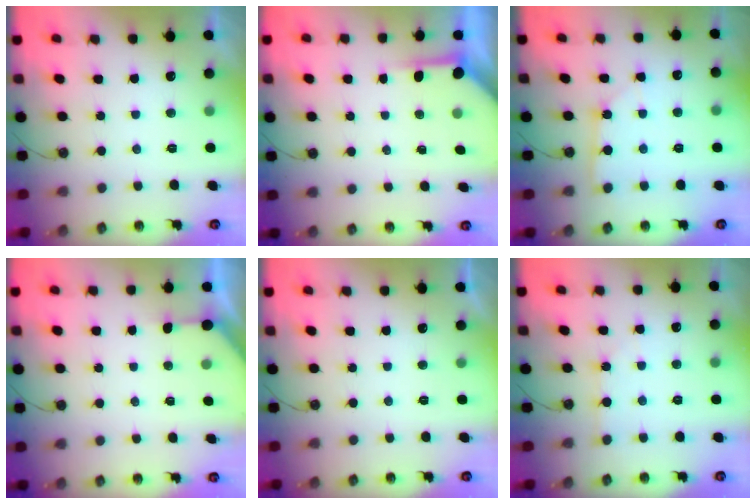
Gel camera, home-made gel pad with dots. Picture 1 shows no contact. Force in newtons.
{"total": 3.6, "press": 3.6, "slide": 0.5}
{"total": 2.5, "press": 2.5, "slide": 0.2}
{"total": 2.0, "press": 2.0, "slide": 0.2}
{"total": 0.0}
{"total": 2.1, "press": 2.1, "slide": 0.3}